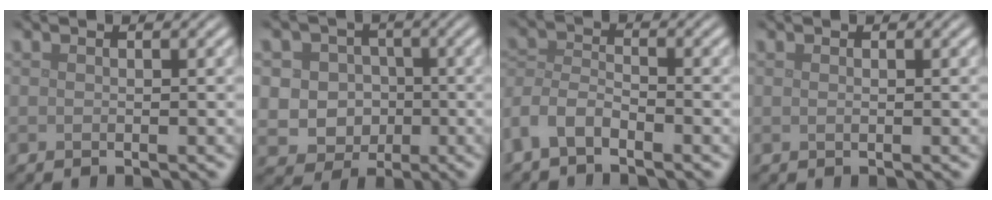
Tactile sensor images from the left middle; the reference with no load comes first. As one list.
[{"total": 5.8, "force": [0.1, 5.3, 2.3], "torque": [-0.028, 0.022, -0.023]}, {"total": 3.2, "force": [-2.4, 1.2, 1.7], "torque": [-0.037, 0.003, -0.059]}, {"total": 0.0}]